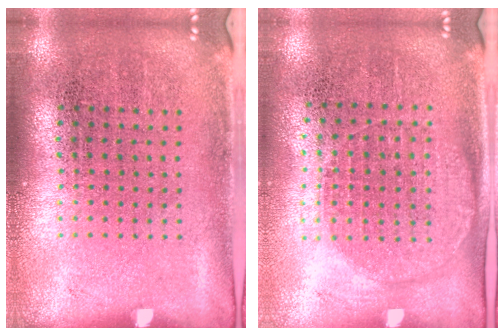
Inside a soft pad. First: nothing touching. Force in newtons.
{"total": 1.3, "press": 1.2, "slide": 0.5}